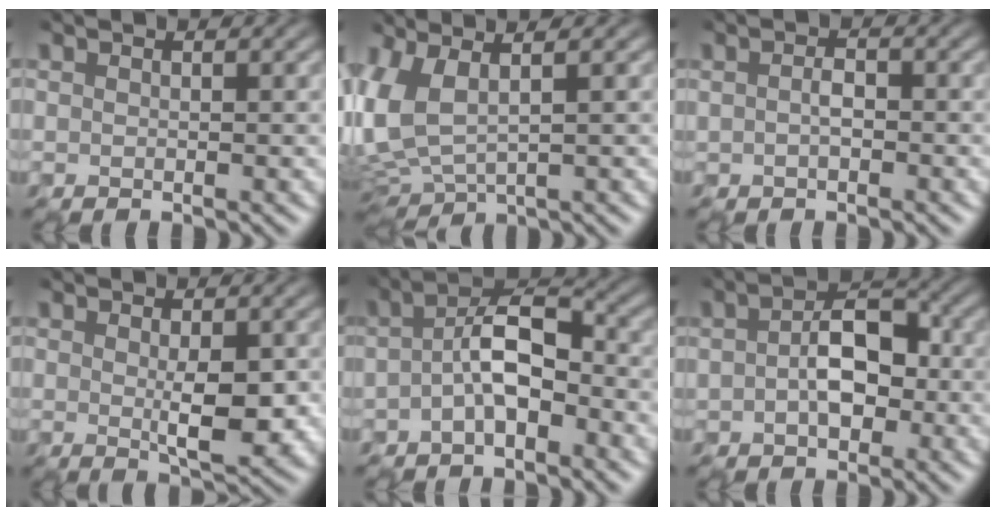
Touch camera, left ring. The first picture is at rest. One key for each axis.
{"total": 5.7, "fx": 1.2, "fy": 2.7, "fz": 4.9, "tx": -0.134, "ty": 0.008, "tz": 0.023}
{"total": 0.9, "fx": -0.3, "fy": 0.4, "fz": 0.8, "tx": -0.019, "ty": 0.006, "tz": -0.009}
{"total": 3.5, "fx": -0.2, "fy": 1.1, "fz": 3.3, "tx": -0.058, "ty": -0.002, "tz": 0.002}
{"total": 4.9, "fx": -1.1, "fy": 2.4, "fz": 4.2, "tx": -0.074, "ty": 0.014, "tz": -0.029}
{"total": 4.9, "fx": -0.2, "fy": 3.1, "fz": 3.8, "tx": -0.060, "ty": 0.010, "tz": -0.010}